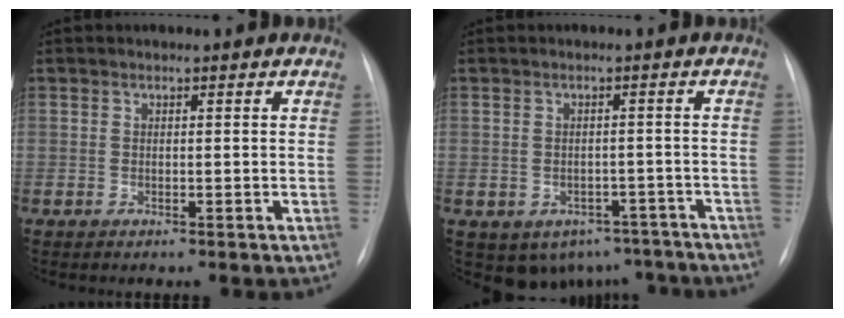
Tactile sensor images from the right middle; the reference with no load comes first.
{"total": 9.1, "force": [-6.0, 6.4, 2.1], "torque": [-0.020, 0.016, -0.068]}